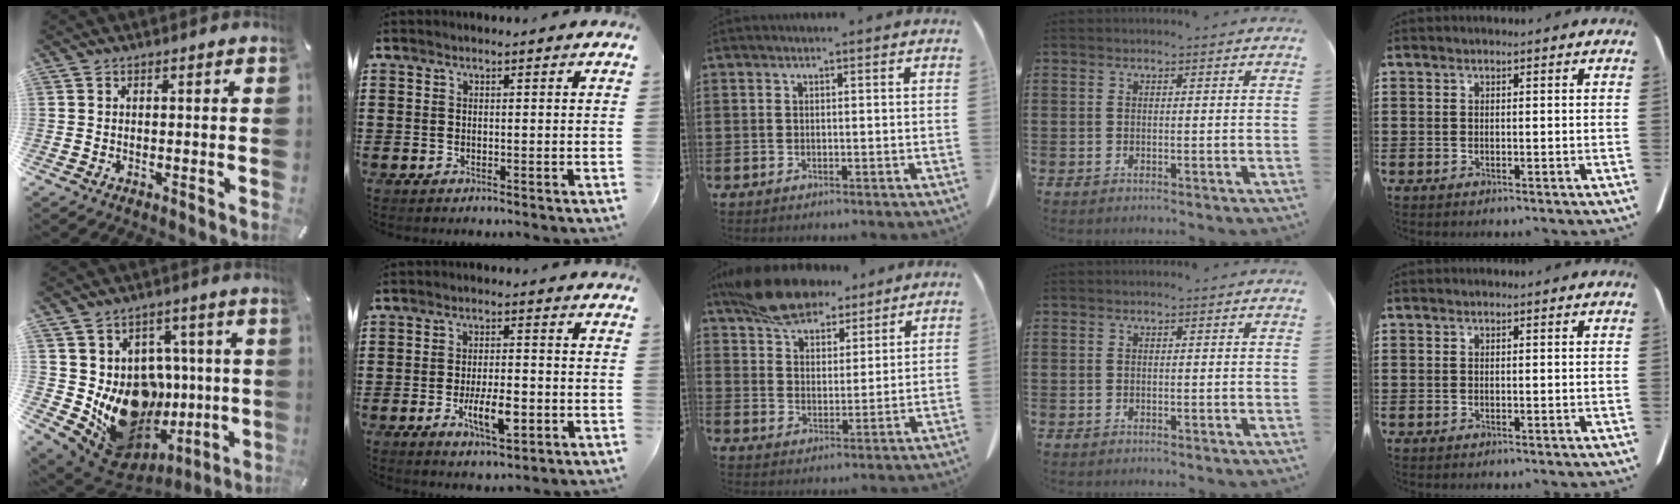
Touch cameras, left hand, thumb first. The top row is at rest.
{"thumb": {"total": 17.3, "force": [-1.1, 15.2, 8.1], "torque": [-0.146, -0.025, 0.030]}, "index": {"total": 6.8, "force": [-2.2, 2.4, 6.0], "torque": [-0.109, -0.006, -0.041]}, "middle": {"total": 10.9, "force": [9.3, 4.1, 4.0], "torque": [-0.096, -0.024, 0.178]}}